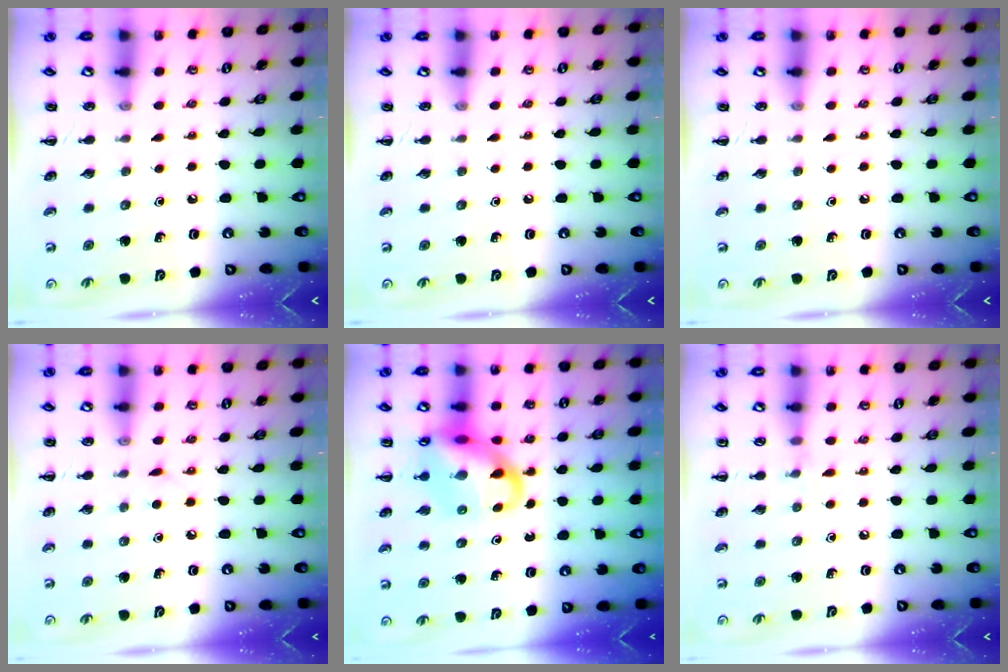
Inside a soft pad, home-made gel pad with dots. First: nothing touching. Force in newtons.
{"total": 0.0}
{"total": 0.0}
{"total": 2.9, "press": 2.8, "slide": 1.0}
{"total": 14.7, "press": 14.4, "slide": 2.9}
{"total": 4.4, "press": 4.2, "slide": 1.3}